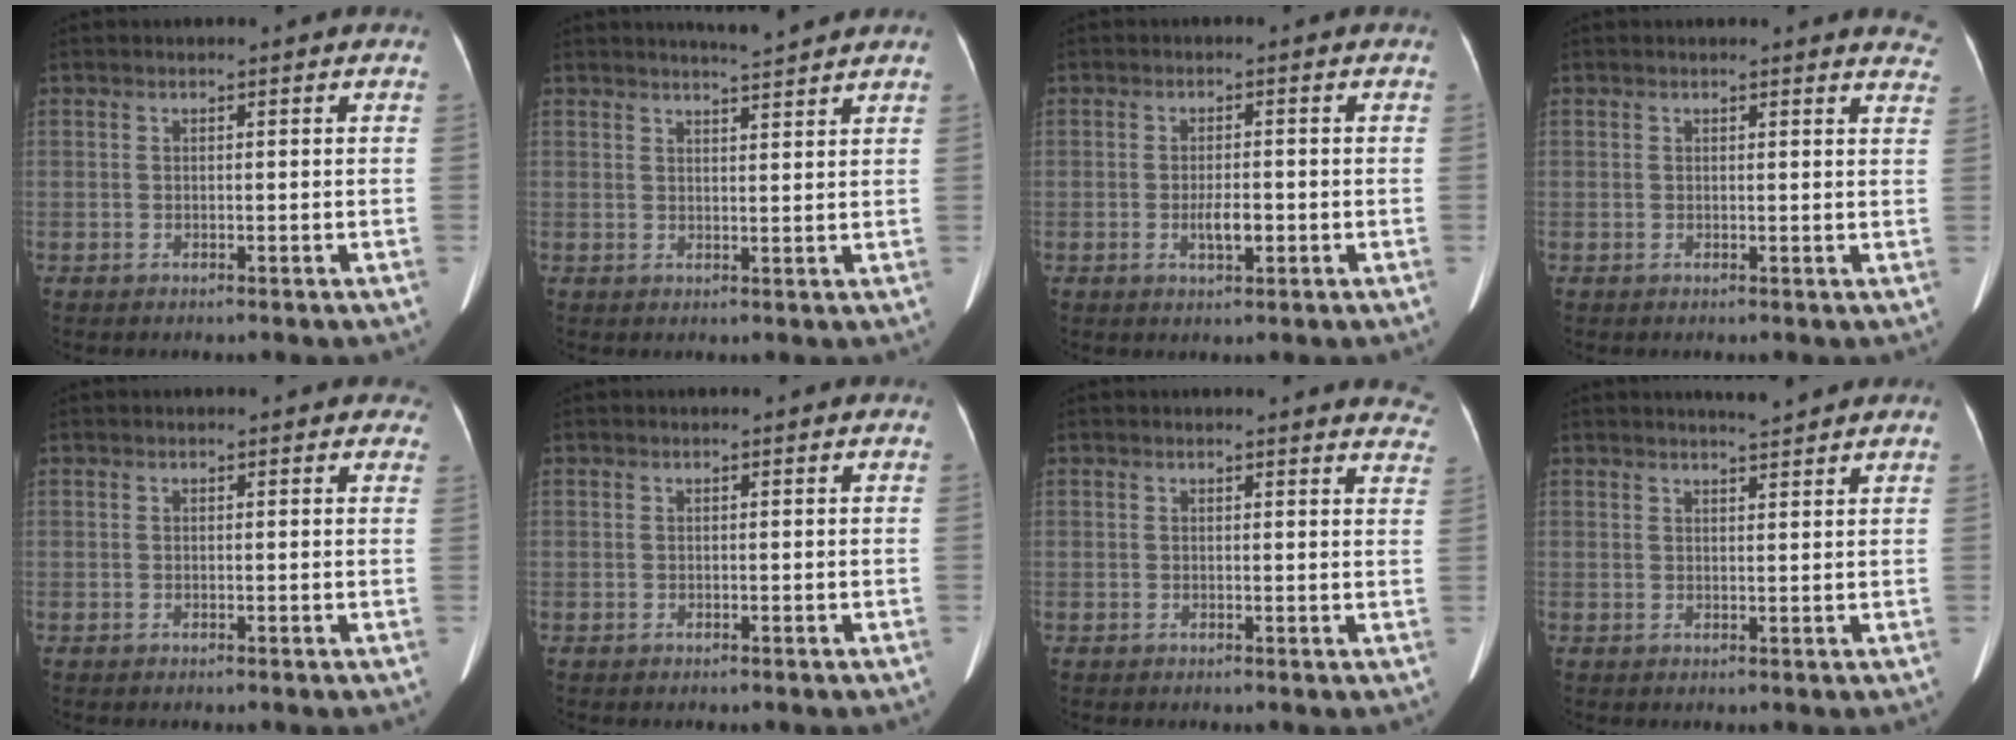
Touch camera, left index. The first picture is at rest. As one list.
[{"total": 3.8, "force": [3.5, -0.8, 1.0], "torque": [-0.019, -0.003, 0.053]}, {"total": 3.0, "force": [-0.9, 0.9, 2.7], "torque": [-0.051, 0.001, -0.013]}, {"total": 5.2, "force": [5.1, 0.8, 0.7], "torque": [0.012, -0.025, 0.022]}, {"total": 1.4, "force": [1.1, 0.8, 0.2], "torque": [0.010, -0.003, -0.004]}, {"total": 0.0}, {"total": 6.4, "force": [6.2, 1.1, 0.6], "torque": [0.024, -0.030, 0.030]}, {"total": 3.0, "force": [2.9, -0.3, 1.0], "torque": [-0.016, 0.000, 0.043]}]